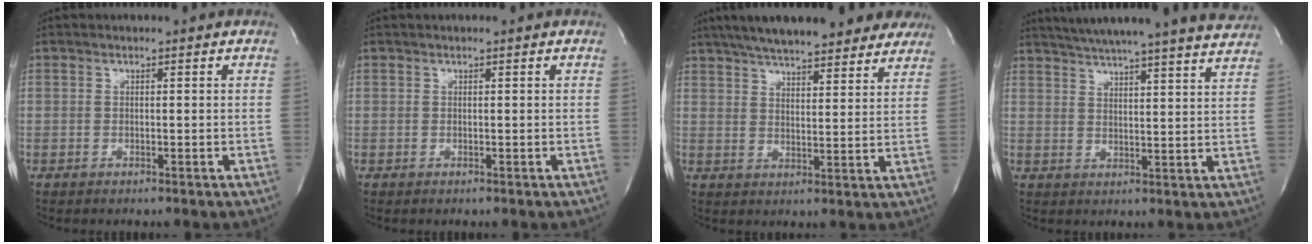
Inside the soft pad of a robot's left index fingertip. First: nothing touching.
{"total": 0.0}
{"total": 22.2, "force": [18.5, 5.1, 11.1], "torque": [-0.185, 0.032, 0.246]}
{"total": 24.9, "force": [22.8, 0.6, 10.2], "torque": [-0.170, -0.035, 0.287]}